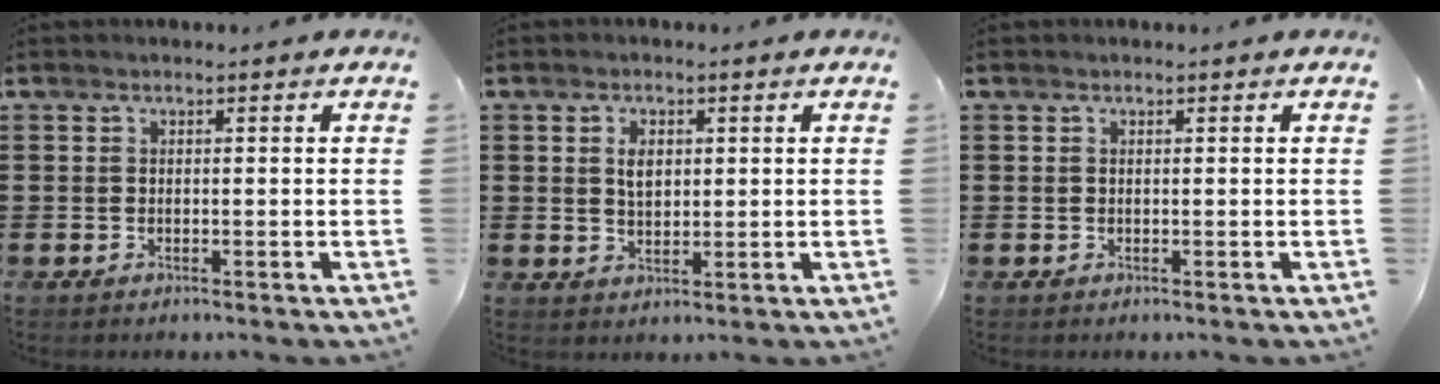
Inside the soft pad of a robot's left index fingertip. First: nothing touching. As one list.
[{"total": 3.0, "force": [0.9, 1.7, 2.2], "torque": [-0.041, 0.005, 0.013]}, {"total": 0.0}]